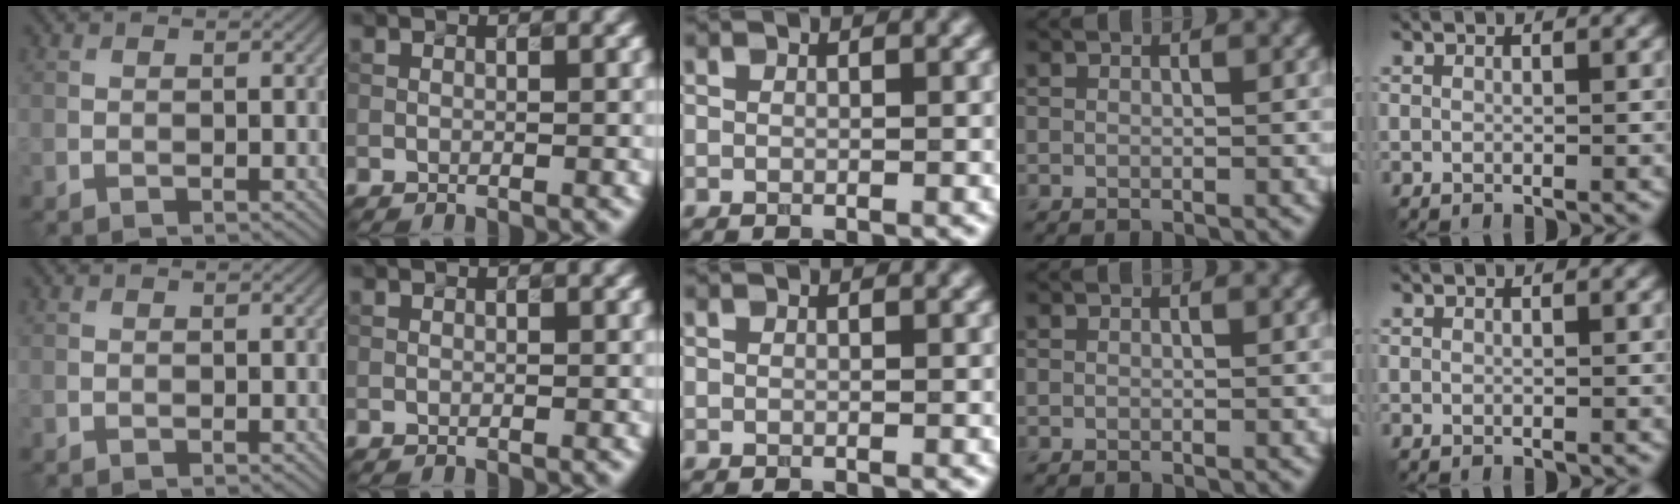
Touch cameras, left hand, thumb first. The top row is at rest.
{}